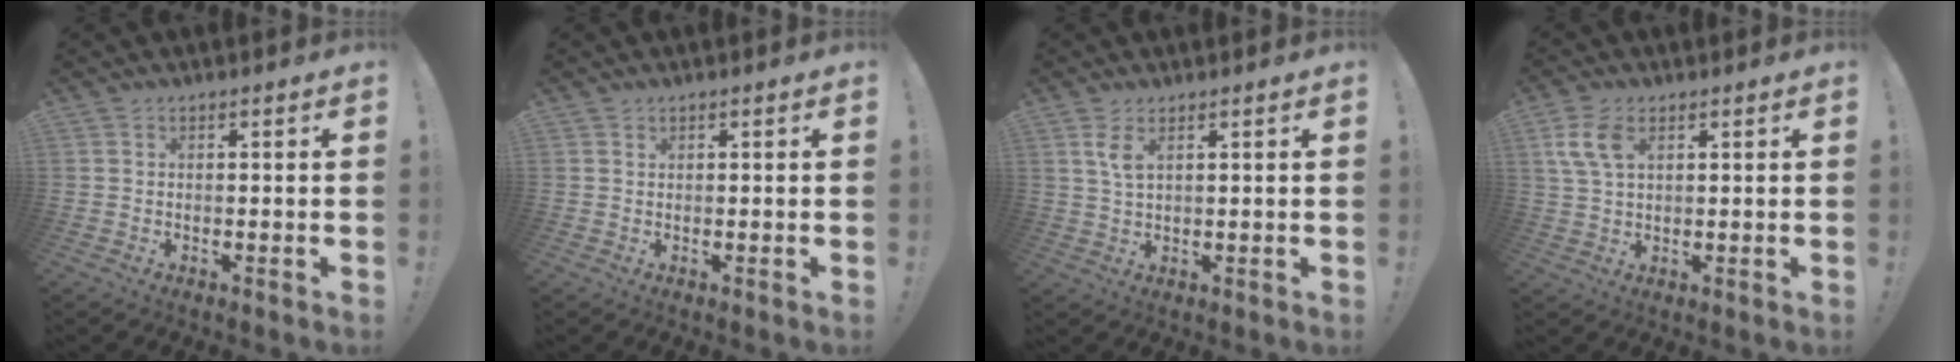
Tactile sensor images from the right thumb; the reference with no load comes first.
{"total": 0.5, "force": [0.5, 0.3, 0.1], "torque": [0.001, -0.001, 0.008]}
{"total": 4.0, "force": [1.9, 1.4, 3.2], "torque": [-0.054, -0.009, 0.031]}
{"total": 7.6, "force": [3.0, 4.3, 5.5], "torque": [-0.117, 0.001, 0.058]}